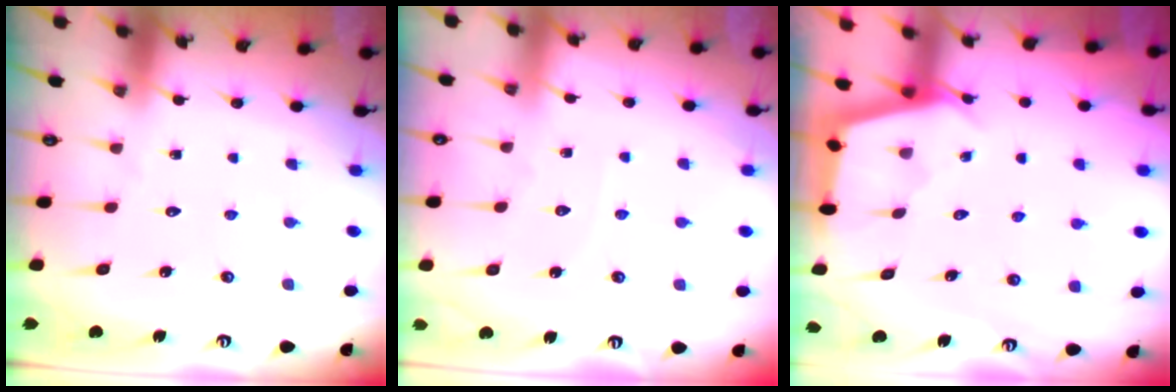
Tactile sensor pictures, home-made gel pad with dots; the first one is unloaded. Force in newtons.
{"total": 2.4, "press": 2.4, "slide": 0.4}
{"total": 2.8, "press": 2.8, "slide": 0.3}